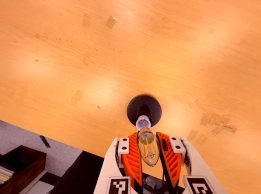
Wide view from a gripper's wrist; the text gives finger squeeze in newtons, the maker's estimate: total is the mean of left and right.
{"total": 21.8, "left": 24.6, "right": 19.0}